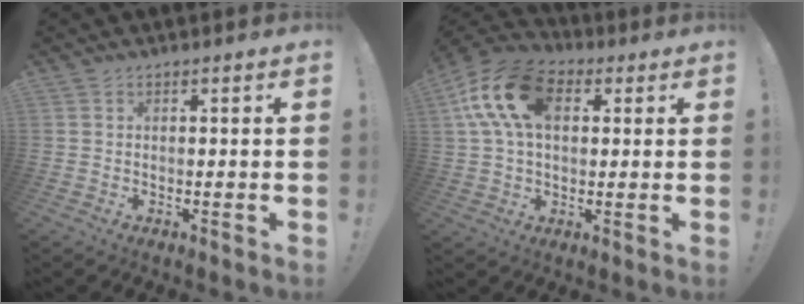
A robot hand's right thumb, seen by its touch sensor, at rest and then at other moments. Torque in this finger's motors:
{"motor_torque": [0.45, 0.46, 0.87, -0.62, 0.22]}